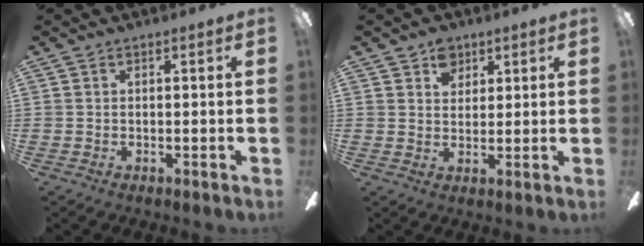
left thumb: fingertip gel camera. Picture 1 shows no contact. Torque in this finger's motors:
{"motor_torque": [0.10, -0.03, 0.60, -0.12, 0.00]}